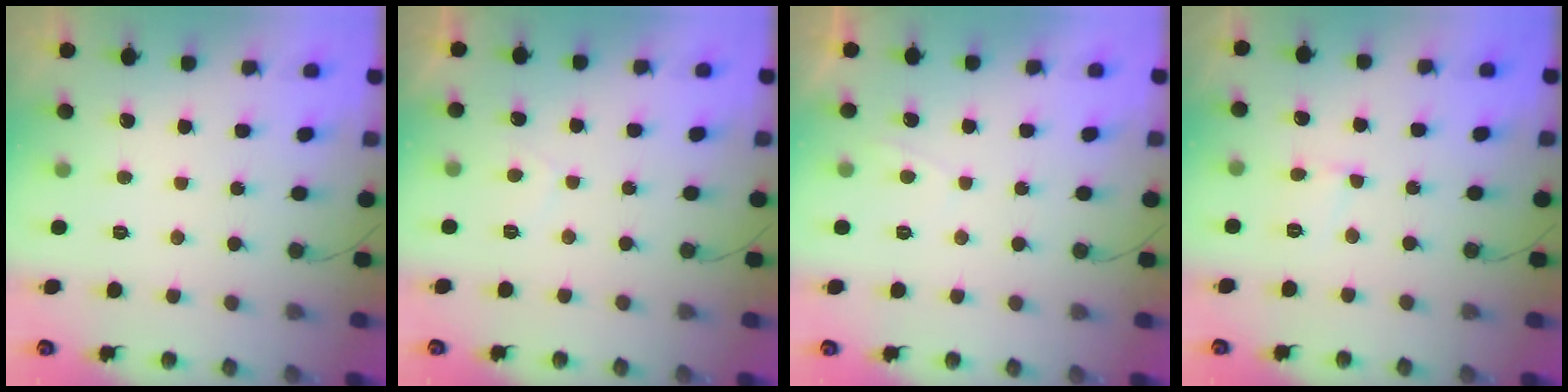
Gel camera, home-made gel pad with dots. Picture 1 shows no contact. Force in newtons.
{"total": 0.9, "press": 0.7, "slide": 0.6}
{"total": 0.0}
{"total": 3.6, "press": 3.6, "slide": 0.3}